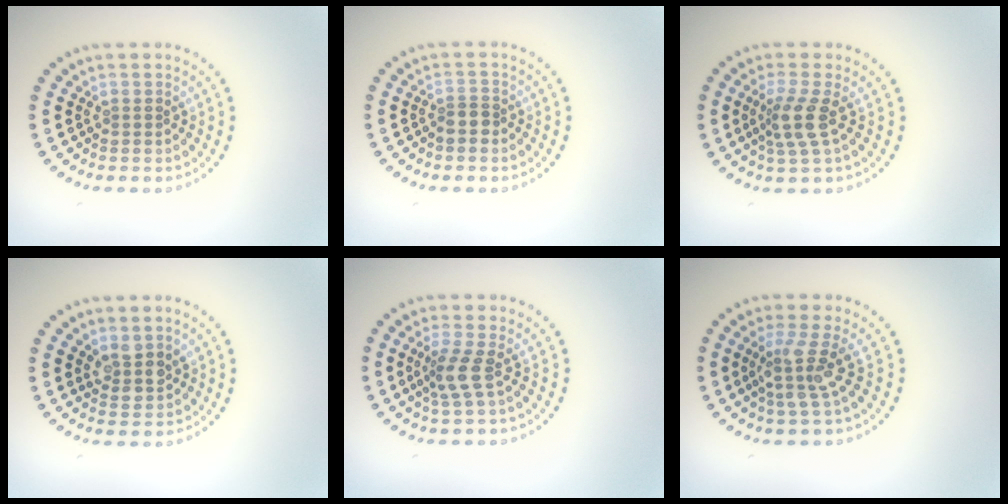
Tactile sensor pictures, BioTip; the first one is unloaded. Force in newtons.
{"total": 1.5, "press": 1.2, "slide": 0.9}
{"total": 2.9, "press": 2.4, "slide": 1.7}
{"total": 2.3, "press": 2.1, "slide": 1.0}
{"total": 2.4, "press": 1.8, "slide": 1.6}
{"total": 3.2, "press": 2.4, "slide": 2.2}